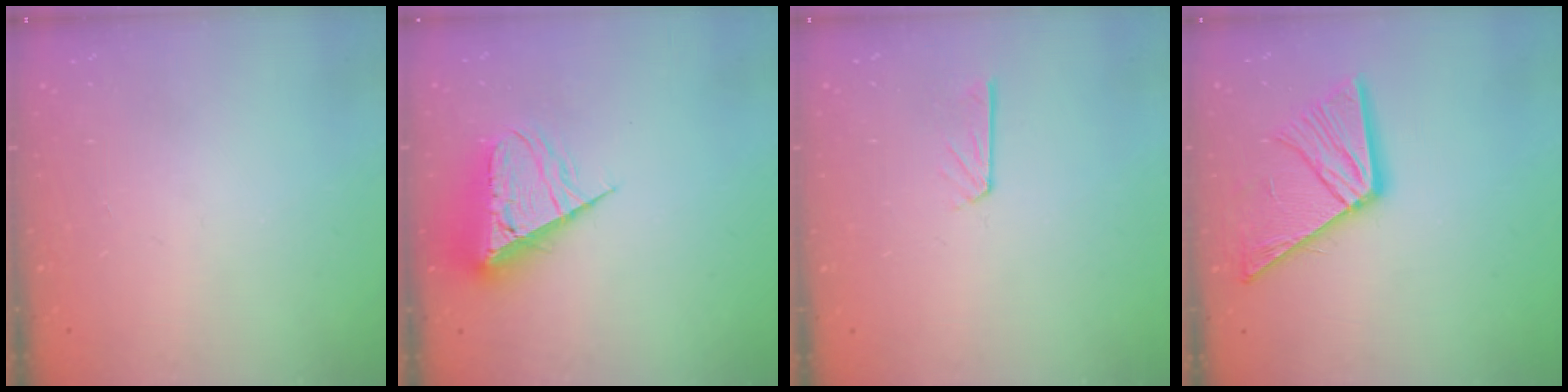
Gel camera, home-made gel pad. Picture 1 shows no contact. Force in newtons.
{"total": 9.9, "press": 9.8, "slide": 0.7}
{"total": 4.5, "press": 4.5, "slide": 0.4}
{"total": 13.1, "press": 13.0, "slide": 1.2}